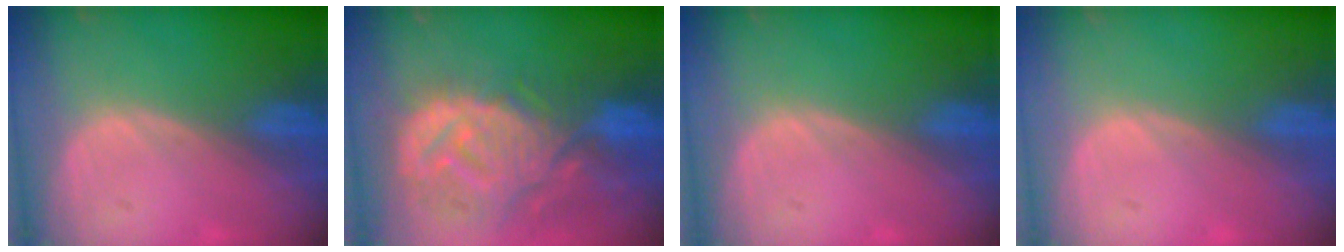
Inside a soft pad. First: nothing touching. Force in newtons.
{"total": 13.4, "press": 11.7, "slide": 6.6}
{"total": 0.0}
{"total": 0.0}